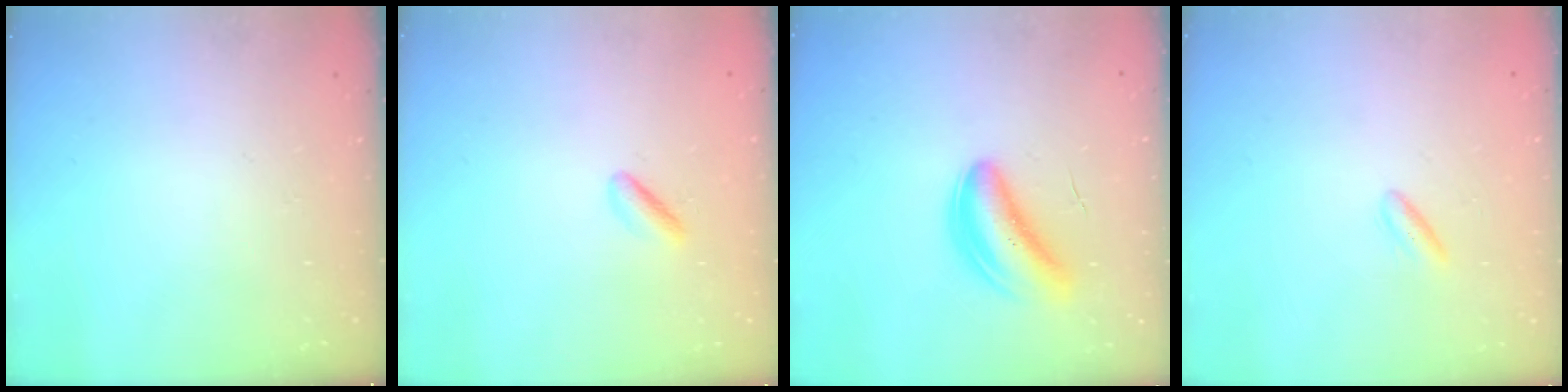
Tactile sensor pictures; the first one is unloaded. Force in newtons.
{"total": 2.1, "press": 1.9, "slide": 0.9}
{"total": 5.3, "press": 4.9, "slide": 2.2}
{"total": 2.5, "press": 2.3, "slide": 1.0}